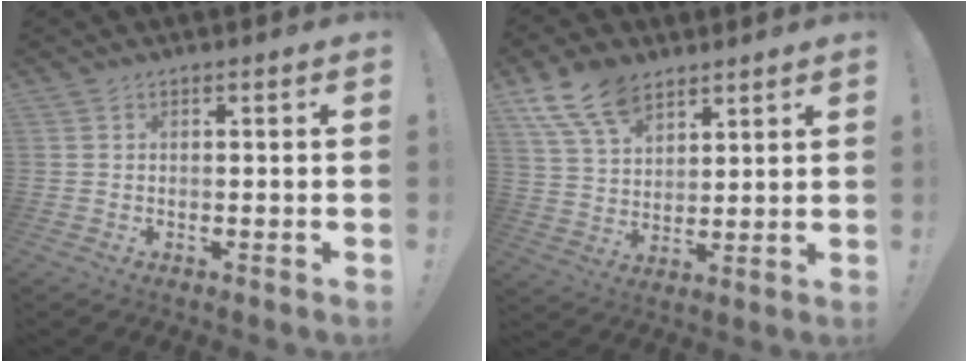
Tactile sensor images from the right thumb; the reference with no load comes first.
{"total": 12.9, "force": [8.7, 7.3, 6.1], "torque": [-0.115, -0.039, 0.166]}